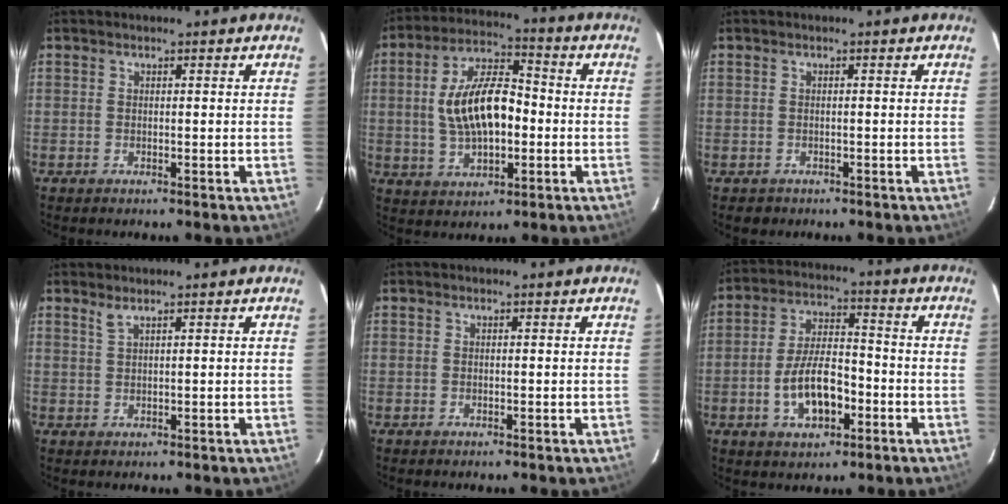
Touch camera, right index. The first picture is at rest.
{"total": 13.7, "force": [-0.7, 6.7, 11.9], "torque": [-0.227, 0.018, -0.007]}
{"total": 1.5, "force": [-0.9, 1.2, 0.2], "torque": [-0.005, 0.003, -0.007]}
{"total": 1.2, "force": [1.0, -0.1, 0.7], "torque": [-0.014, 0.000, 0.019]}
{"total": 0.0}
{"total": 10.5, "force": [-3.7, 5.0, 8.5], "torque": [-0.167, 0.010, -0.055]}